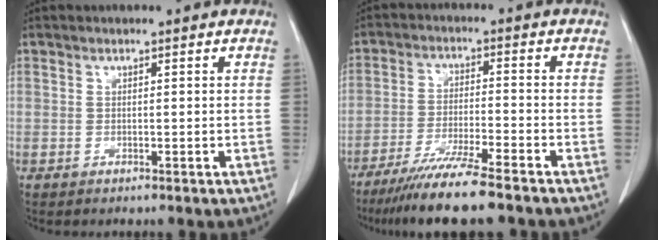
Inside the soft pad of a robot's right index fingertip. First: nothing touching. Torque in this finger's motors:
{"motor_torque": [0.55, -0.51, 0.37, 0.17]}